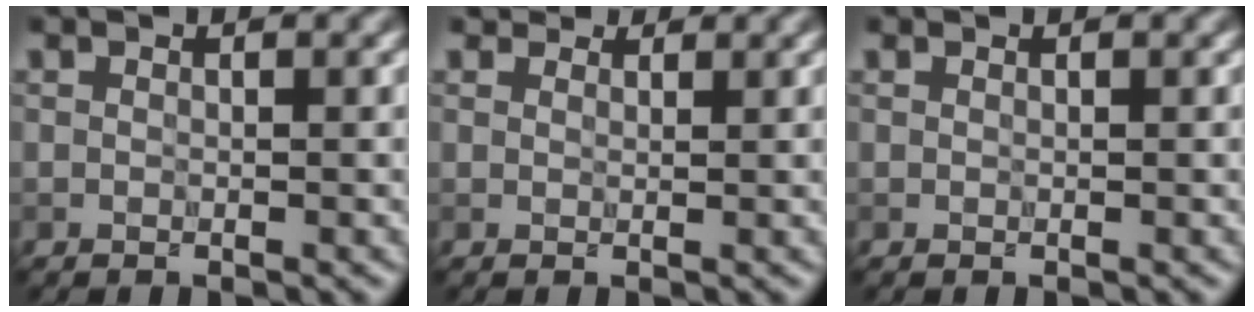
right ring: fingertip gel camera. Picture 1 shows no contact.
{"total": 2.1, "force": [1.8, 0.9, 0.5], "torque": [-0.014, -0.007, 0.028]}
{"total": 0.0}